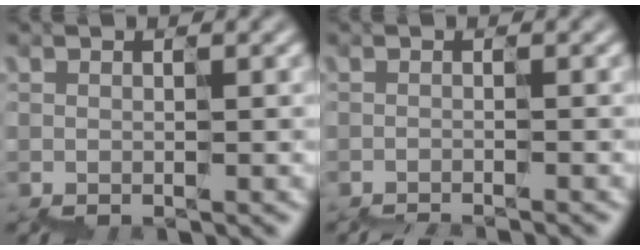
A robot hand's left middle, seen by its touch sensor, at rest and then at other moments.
{"total": 1.3, "force": [-1.2, -0.3, -0.3], "torque": [0.001, -0.015, -0.024]}